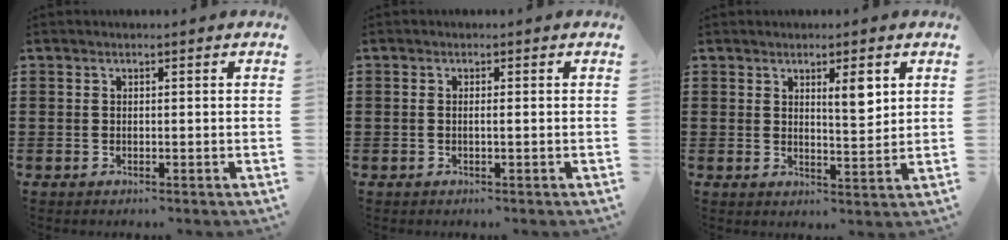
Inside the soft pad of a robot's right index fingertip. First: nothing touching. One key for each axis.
{"total": 0.7, "fx": -0.1, "fy": 0.0, "fz": 0.7, "tx": -0.012, "ty": -0.006, "tz": -0.001}
{"total": 4.2, "fx": 2.1, "fy": 1.1, "fz": 3.5, "tx": -0.056, "ty": 0.000, "tz": 0.030}